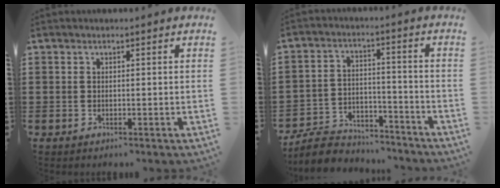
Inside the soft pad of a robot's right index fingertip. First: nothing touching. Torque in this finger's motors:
{"motor_torque": [-0.63, 0.57, -0.79, -0.21]}